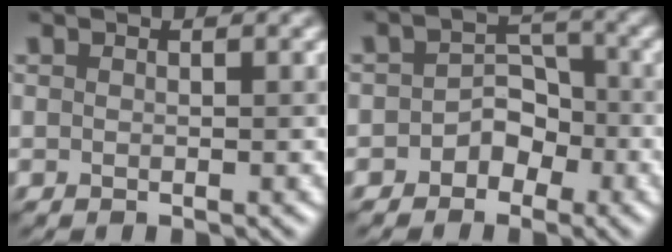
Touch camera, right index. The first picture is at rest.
{"total": 2.3, "force": [-1.3, 1.8, 0.7], "torque": [-0.010, 0.009, -0.021]}